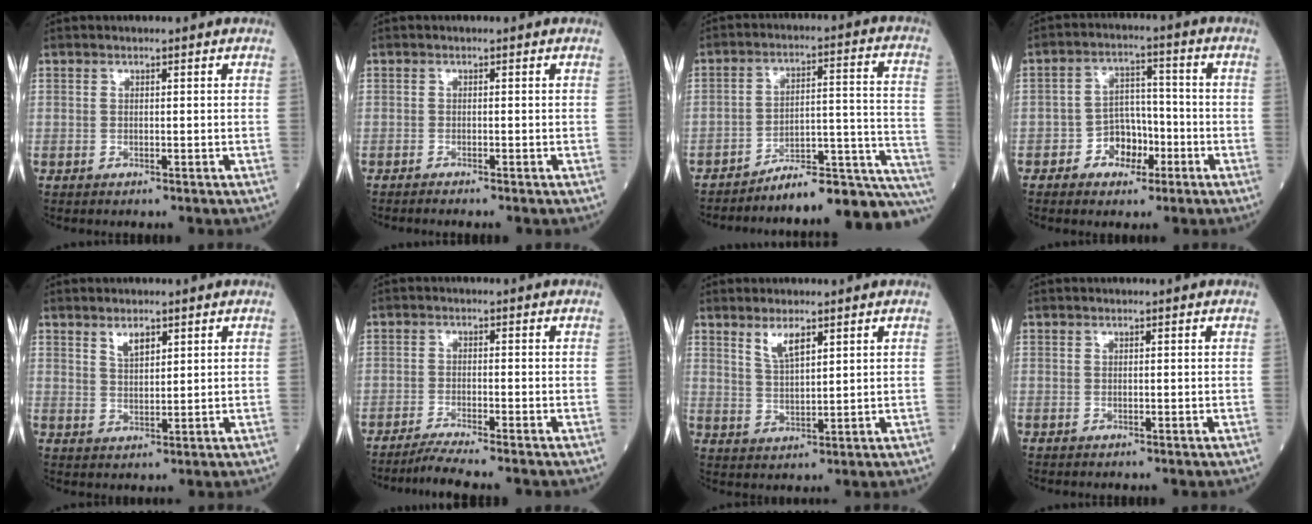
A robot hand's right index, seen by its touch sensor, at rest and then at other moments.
{"total": 1.4, "force": [-1.2, -0.3, 0.7], "torque": [-0.011, 0.001, -0.019]}
{"total": 18.4, "force": [-17.1, 0.7, 6.6], "torque": [-0.033, 0.048, -0.234]}
{"total": 6.1, "force": [-2.8, 4.3, 3.2], "torque": [-0.054, 0.019, -0.047]}
{"total": 2.9, "force": [1.9, 1.1, 1.9], "torque": [-0.040, 0.000, 0.041]}
{"total": 4.9, "force": [-4.3, -1.1, 2.1], "torque": [-0.037, -0.018, -0.077]}
{"total": 4.1, "force": [2.7, 1.0, 3.0], "torque": [-0.063, -0.004, 0.057]}
{"total": 0.0}